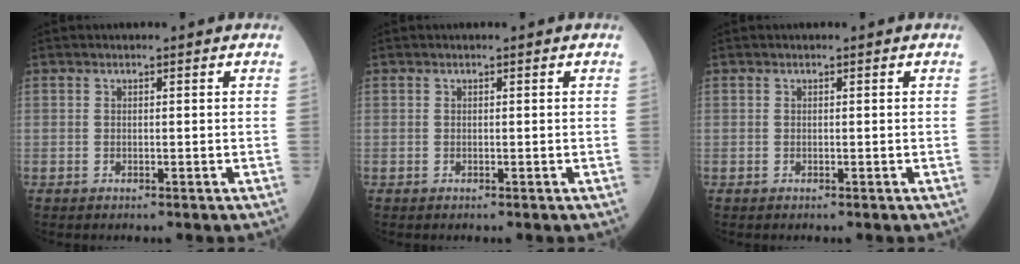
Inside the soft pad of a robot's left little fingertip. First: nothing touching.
{"total": 0.0}
{"total": 0.0}